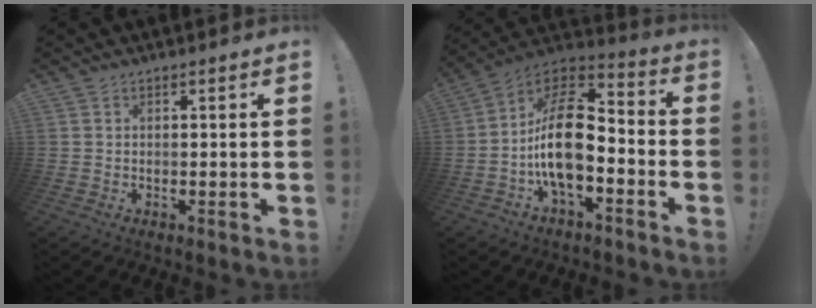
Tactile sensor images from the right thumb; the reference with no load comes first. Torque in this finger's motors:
{"motor_torque": [2.37, 2.47, 1.50, -1.27, 0.53]}